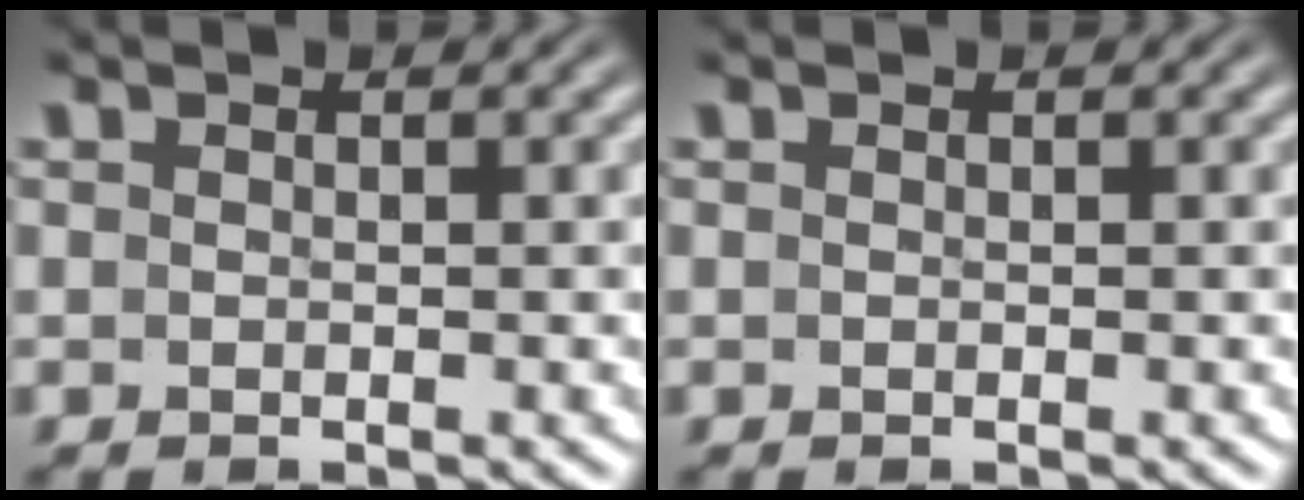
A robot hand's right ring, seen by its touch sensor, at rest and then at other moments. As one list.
[{"total": 0.0}]